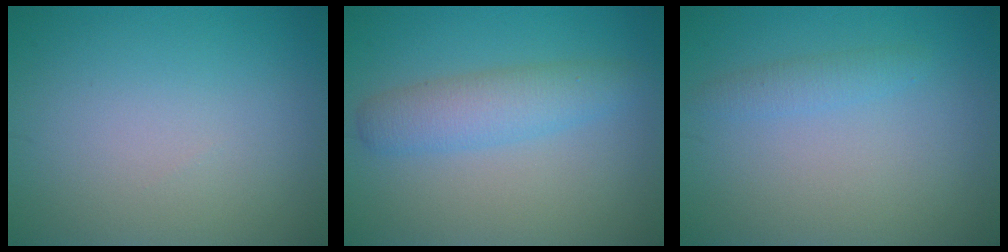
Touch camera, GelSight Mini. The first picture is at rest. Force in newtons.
{"total": 3.6, "press": 3.6, "slide": 0.0}
{"total": 1.4, "press": 1.4, "slide": 0.1}